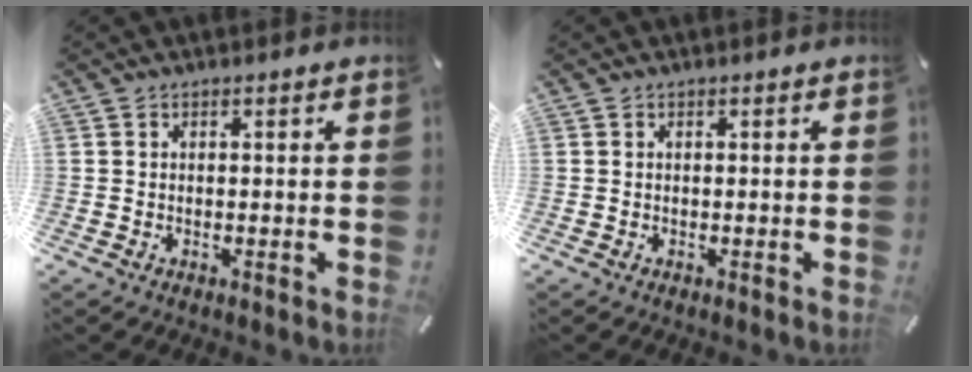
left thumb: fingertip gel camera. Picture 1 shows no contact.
{"total": 0.0}